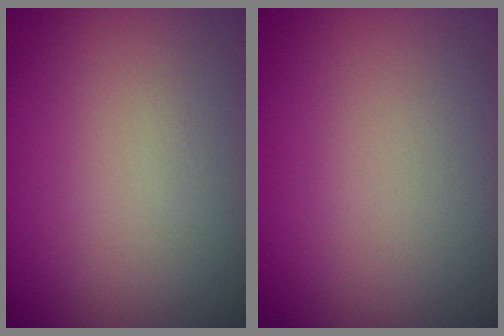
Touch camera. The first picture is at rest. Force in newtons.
{"total": 0.0}